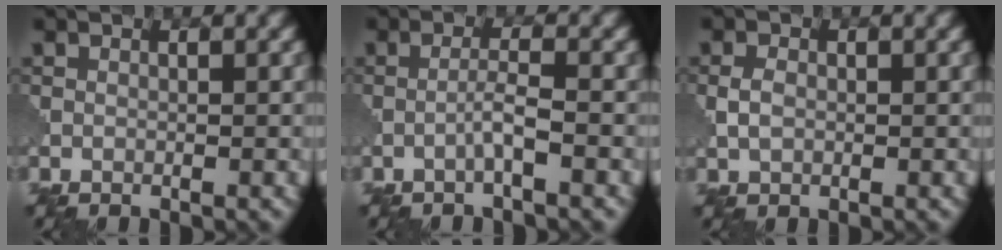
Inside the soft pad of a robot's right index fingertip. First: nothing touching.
{"total": 1.9, "force": [-0.9, 0.0, 1.7], "torque": [-0.032, 0.011, -0.023]}
{"total": 1.9, "force": [0.0, 1.4, 1.2], "torque": [-0.027, 0.002, 0.000]}